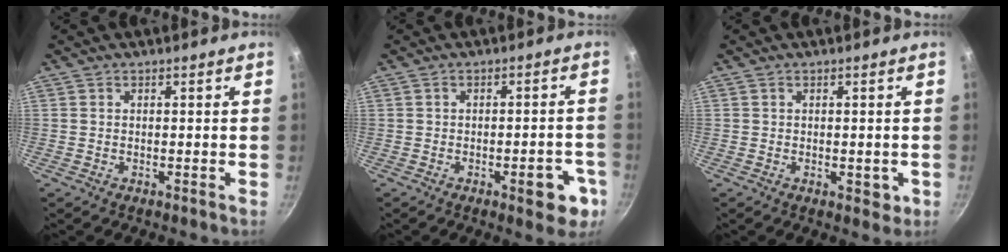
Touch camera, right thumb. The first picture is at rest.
{"total": 7.4, "force": [-3.2, 3.1, 6.0], "torque": [-0.045, 0.020, -0.036]}
{"total": 2.9, "force": [-0.8, 1.6, 2.3], "torque": [-0.019, -0.003, -0.010]}